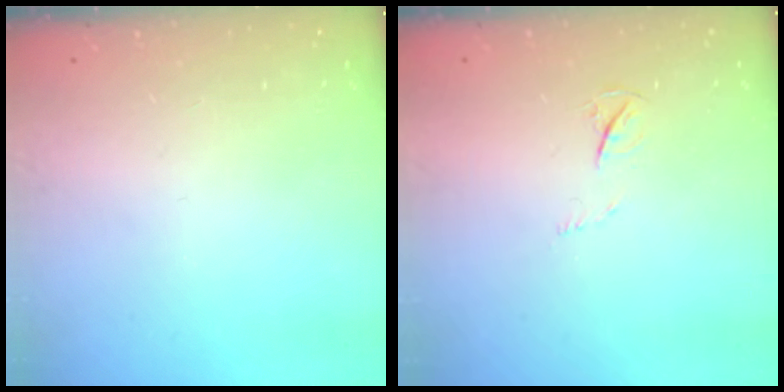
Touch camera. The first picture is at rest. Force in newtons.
{"total": 3.3, "press": 3.2, "slide": 0.5}